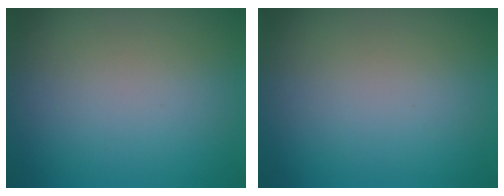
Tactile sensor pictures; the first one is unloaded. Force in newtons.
{"total": 0.0}